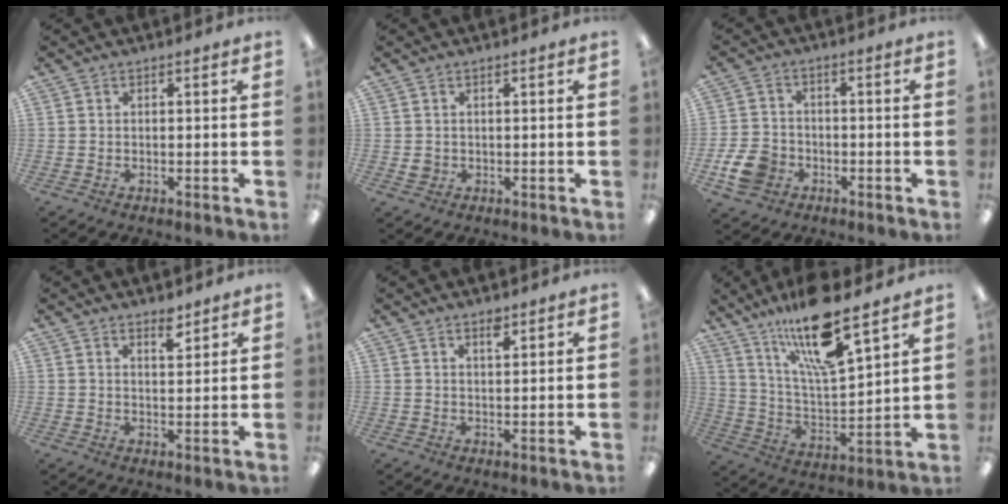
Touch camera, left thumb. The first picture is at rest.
{"total": 1.7, "force": [0.3, 1.5, 0.7], "torque": [-0.006, 0.000, 0.002]}
{"total": 7.9, "force": [-3.2, 6.1, 4.0], "torque": [-0.085, 0.014, -0.059]}
{"total": 4.1, "force": [3.3, 1.4, 1.9], "torque": [-0.012, -0.023, 0.053]}
{"total": 2.8, "force": [2.1, 0.9, 1.7], "torque": [-0.021, -0.006, 0.034]}
{"total": 18.3, "force": [13.6, 4.3, 11.6], "torque": [-0.208, -0.076, 0.226]}